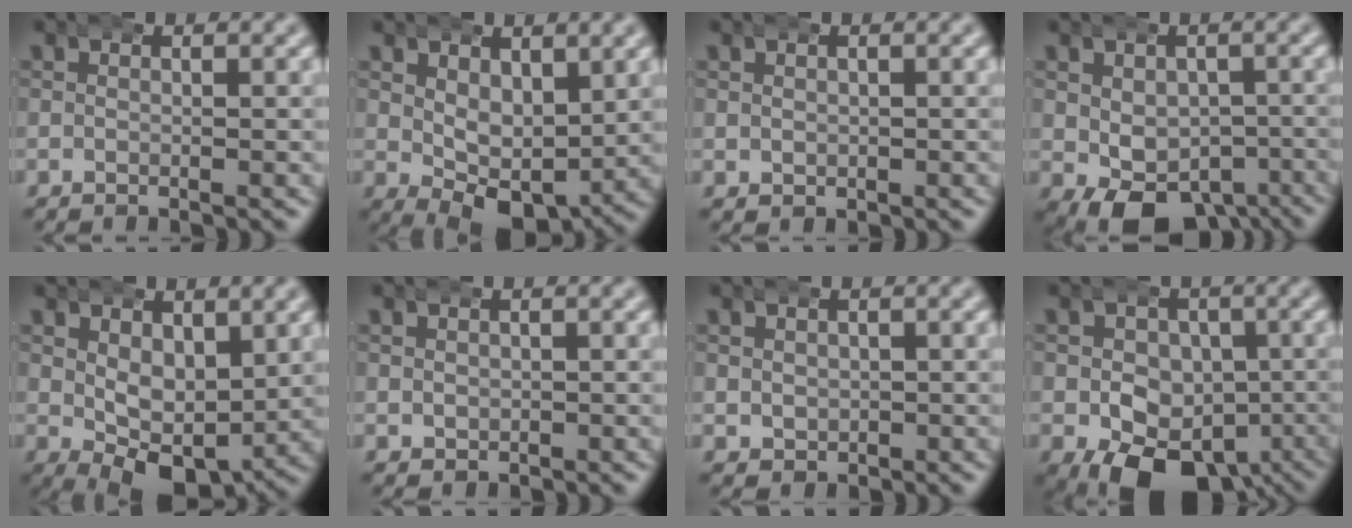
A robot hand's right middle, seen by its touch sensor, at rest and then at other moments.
{"total": 4.9, "force": [0.4, 2.5, 4.2], "torque": [-0.062, -0.034, 0.024]}
{"total": 0.9, "force": [0.2, 0.9, 0.1], "torque": [-0.009, -0.007, 0.010]}
{"total": 7.7, "force": [-5.0, 4.6, 3.6], "torque": [-0.062, -0.045, -0.060]}
{"total": 5.4, "force": [0.1, 2.8, 4.7], "torque": [-0.070, -0.036, 0.019]}
{"total": 1.2, "force": [0.3, 1.2, 0.2], "torque": [-0.013, -0.008, 0.013]}
{"total": 1.9, "force": [0.3, 1.8, 0.5], "torque": [-0.021, -0.012, 0.016]}
{"total": 10.7, "force": [-5.5, 7.2, 5.7], "torque": [-0.087, -0.045, -0.071]}